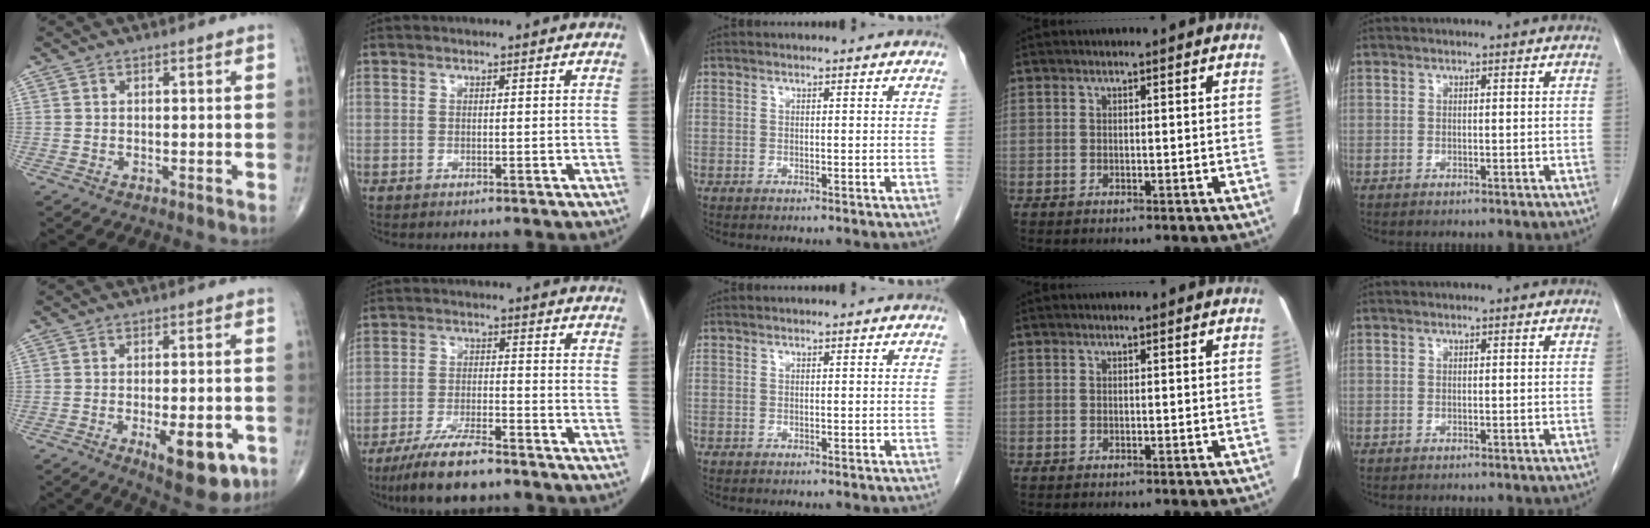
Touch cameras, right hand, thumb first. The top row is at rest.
{"thumb": {"total": 10.6, "force": [-4.2, 4.1, 8.9], "torque": [-0.108, 0.000, -0.049]}, "index": {"total": 9.1, "force": [-7.2, 1.7, 5.4], "torque": [-0.097, -0.019, -0.127]}}